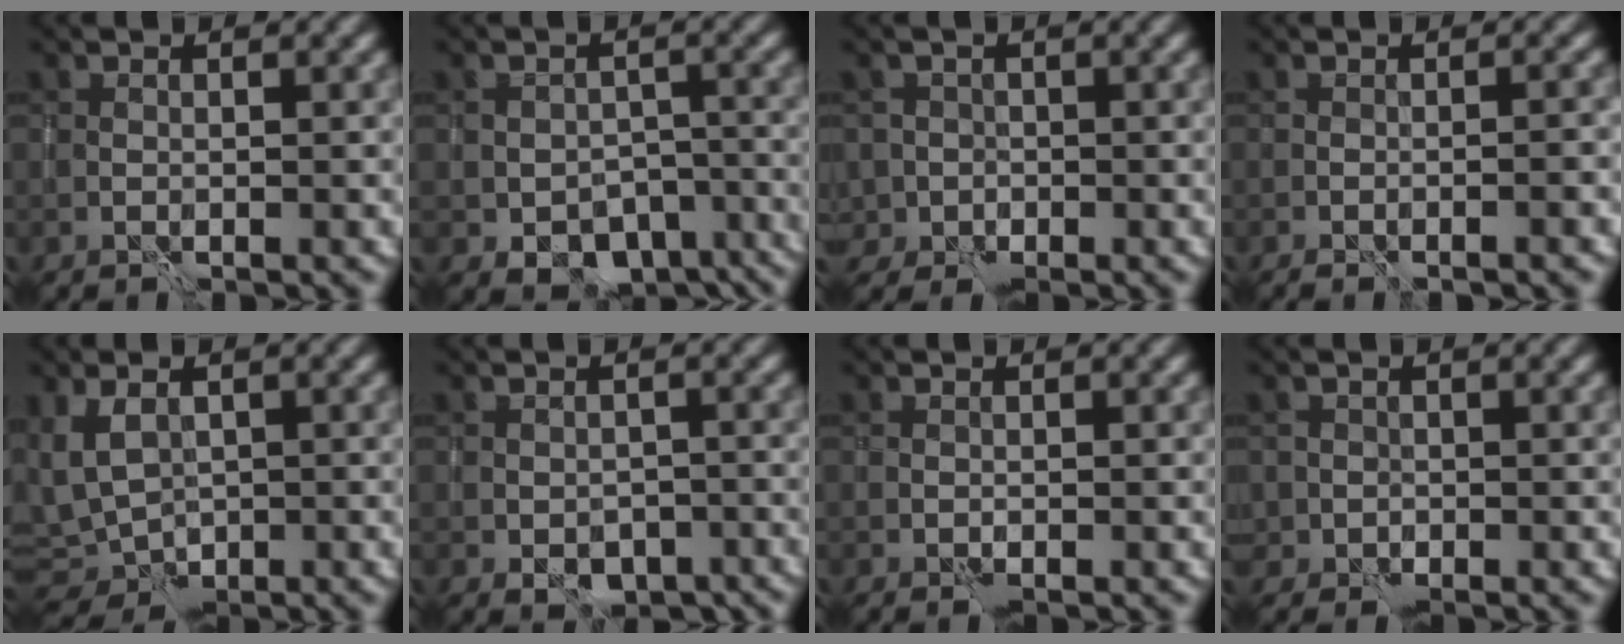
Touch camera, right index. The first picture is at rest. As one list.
[{"total": 7.0, "force": [-4.4, 4.5, 3.1], "torque": [-0.026, -0.014, -0.051]}, {"total": 3.7, "force": [-2.0, 3.1, 0.2], "torque": [0.027, -0.006, -0.041]}, {"total": 2.4, "force": [-1.5, 0.7, 1.7], "torque": [-0.005, 0.015, -0.024]}, {"total": 5.1, "force": [-0.1, 3.8, 3.4], "torque": [-0.067, -0.008, 0.005]}, {"total": 3.7, "force": [-1.9, 2.5, 1.9], "torque": [-0.028, -0.006, -0.021]}, {"total": 0.0}, {"total": 1.1, "force": [-0.3, 1.0, -0.2], "torque": [0.015, -0.001, -0.011]}]